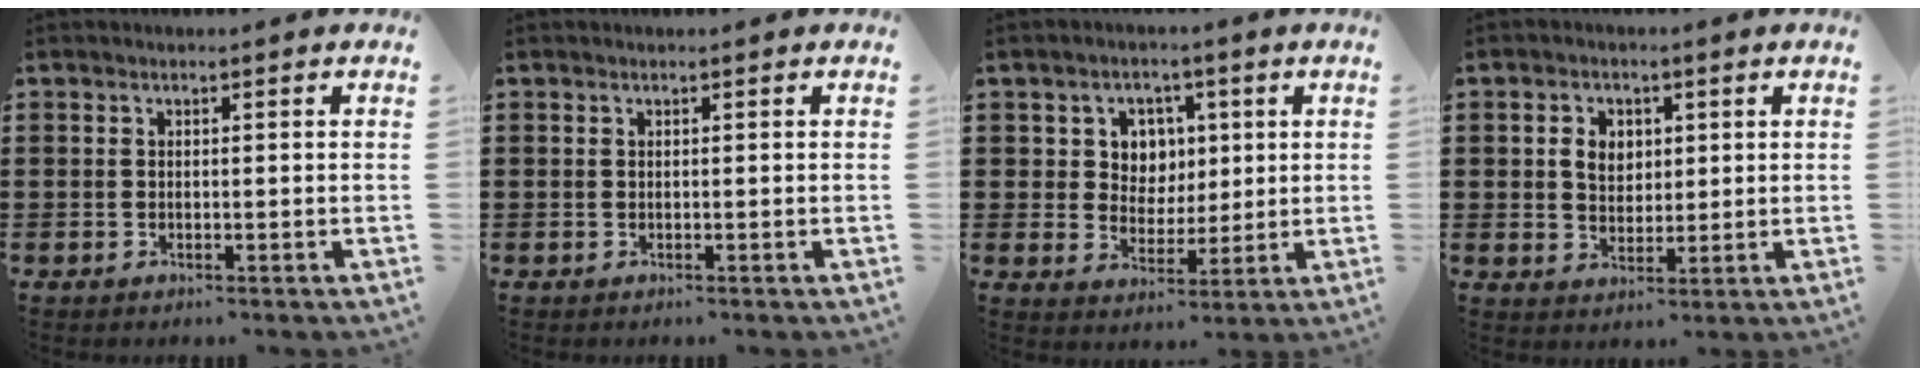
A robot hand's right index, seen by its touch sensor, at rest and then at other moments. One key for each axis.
{"total": 0.0}
{"total": 5.1, "fx": 1.7, "fy": 4.6, "fz": 1.3, "tx": -0.043, "ty": 0.012, "tz": 0.025}
{"total": 3.9, "fx": 0.8, "fy": 3.0, "fz": 2.2, "tx": -0.055, "ty": 0.012, "tz": 0.012}